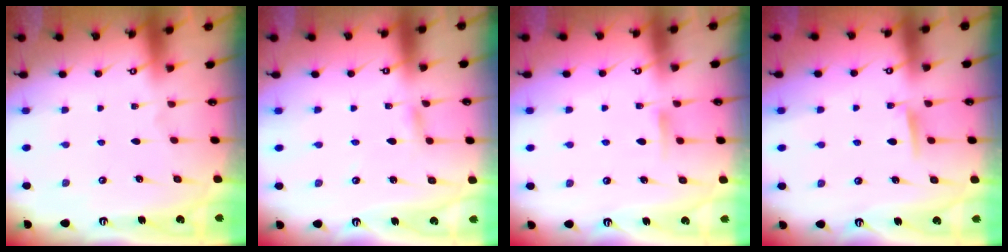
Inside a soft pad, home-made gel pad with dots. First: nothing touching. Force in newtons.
{"total": 2.4, "press": 2.4, "slide": 0.2}
{"total": 5.4, "press": 5.3, "slide": 0.8}
{"total": 5.0, "press": 4.9, "slide": 0.6}